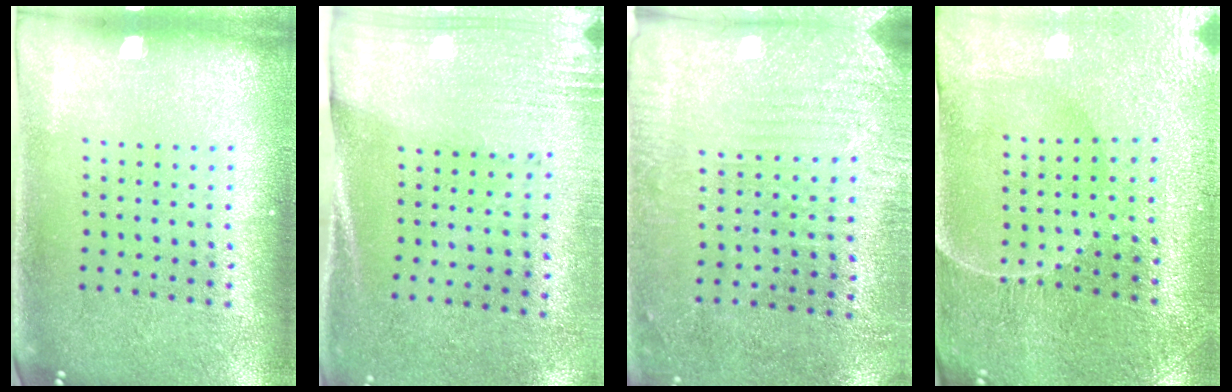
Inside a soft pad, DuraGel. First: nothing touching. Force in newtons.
{"total": 2.7, "press": 2.4, "slide": 1.2}
{"total": 2.8, "press": 2.6, "slide": 1.2}
{"total": 1.3, "press": 1.2, "slide": 0.3}